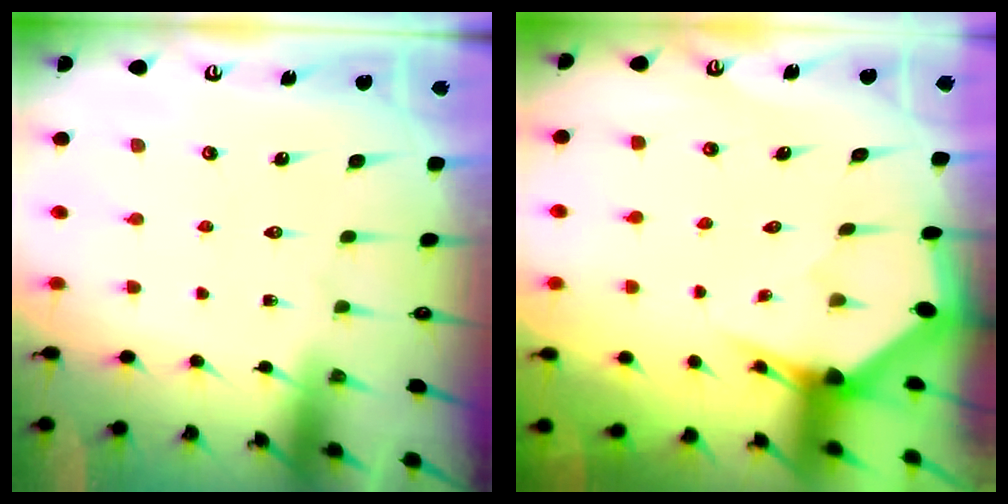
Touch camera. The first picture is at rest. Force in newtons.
{"total": 2.8, "press": 2.8, "slide": 0.1}